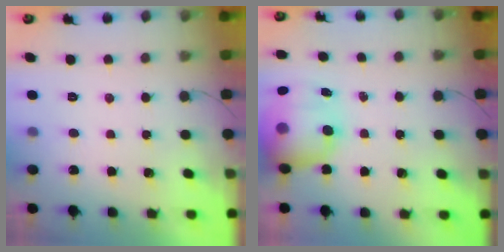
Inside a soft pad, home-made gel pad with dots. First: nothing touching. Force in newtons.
{"total": 14.3, "press": 13.8, "slide": 3.9}